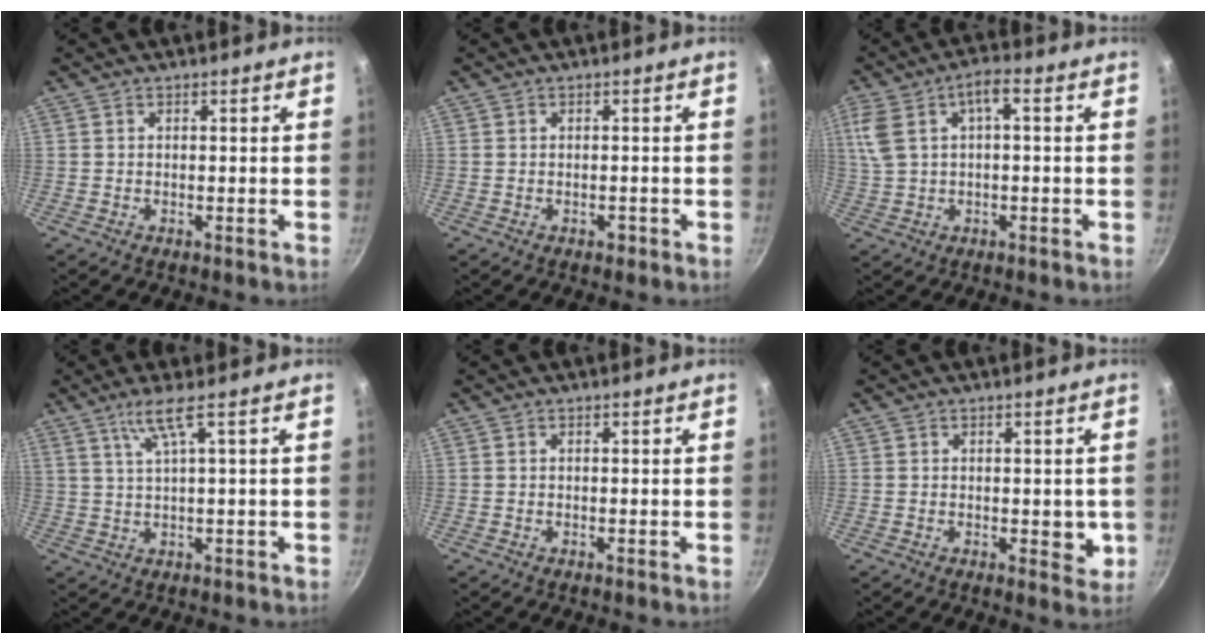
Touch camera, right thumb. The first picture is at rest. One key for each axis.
{"total": 1.1, "fx": -0.6, "fy": 0.8, "fz": 0.5, "tx": -0.004, "ty": 0.006, "tz": -0.005}
{"total": 8.5, "fx": 1.4, "fy": 4.0, "fz": 7.3, "tx": -0.150, "ty": 0.020, "tz": 0.027}
{"total": 4.7, "fx": 2.2, "fy": -0.4, "fz": 4.2, "tx": -0.089, "ty": -0.005, "tz": 0.052}
{"total": 0.0}
{"total": 4.0, "fx": -0.2, "fy": 2.4, "fz": 3.2, "tx": -0.023, "ty": -0.004, "tz": -0.003}